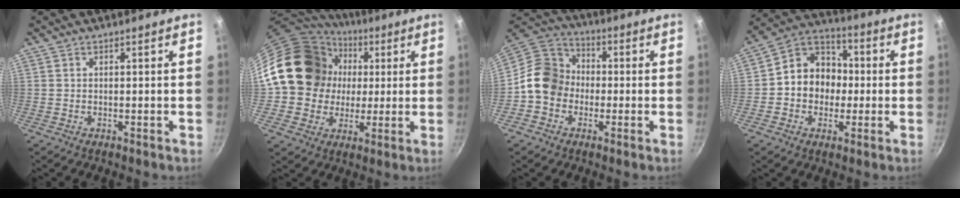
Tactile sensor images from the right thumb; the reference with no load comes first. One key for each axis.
{"total": 19.7, "fx": 2.5, "fy": 17.2, "fz": 9.4, "tx": -0.150, "ty": 0.028, "tz": 0.044}
{"total": 11.2, "fx": -1.8, "fy": 9.6, "fz": 5.4, "tx": -0.060, "ty": 0.037, "tz": -0.055}
{"total": 12.6, "fx": -0.4, "fy": 10.7, "fz": 6.7, "tx": -0.061, "ty": 0.033, "tz": -0.027}